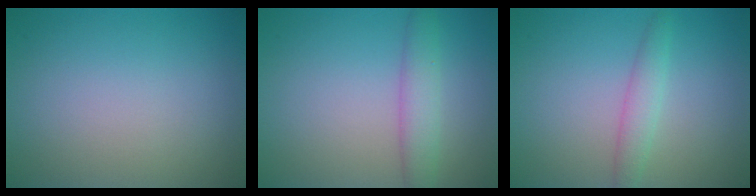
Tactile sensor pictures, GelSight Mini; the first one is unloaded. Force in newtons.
{"total": 2.9, "press": 2.9, "slide": 0.1}
{"total": 2.0, "press": 2.0, "slide": 0.0}